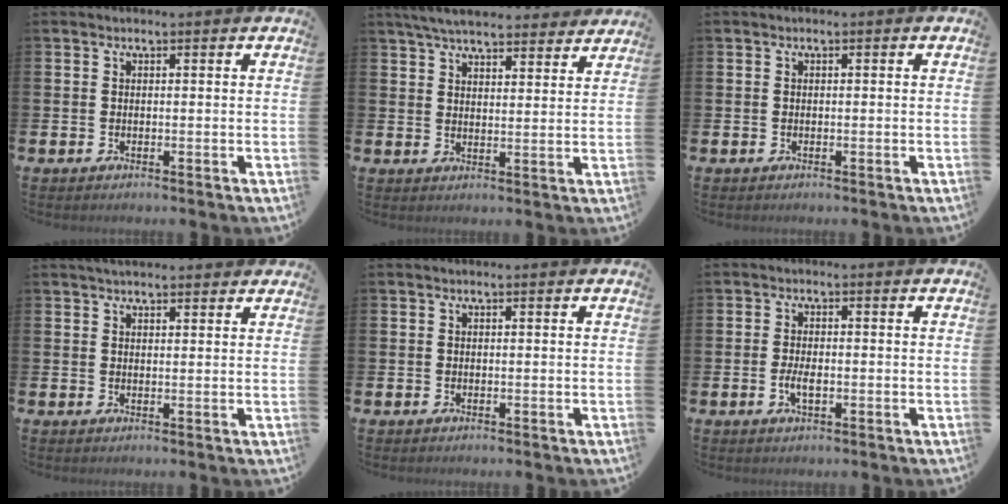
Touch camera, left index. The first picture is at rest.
{"total": 5.9, "force": [5.6, 1.1, 1.5], "torque": [-0.041, -0.021, 0.102]}
{"total": 0.0}
{"total": 2.6, "force": [2.5, 0.6, 0.6], "torque": [-0.007, -0.007, 0.044]}
{"total": 0.0}
{"total": 2.5, "force": [-0.5, 1.1, 2.2], "torque": [-0.037, 0.000, -0.010]}